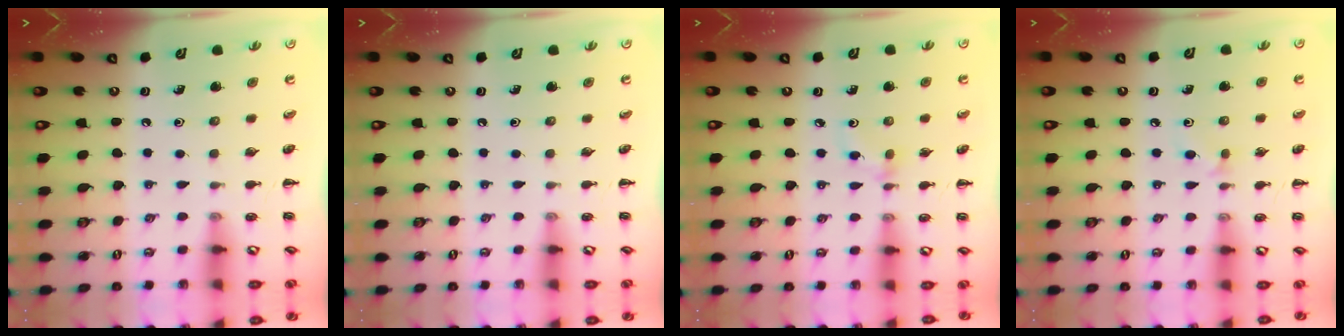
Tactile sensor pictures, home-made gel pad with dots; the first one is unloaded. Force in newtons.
{"total": 0.0}
{"total": 3.0, "press": 2.8, "slide": 0.9}
{"total": 5.2, "press": 4.8, "slide": 2.0}